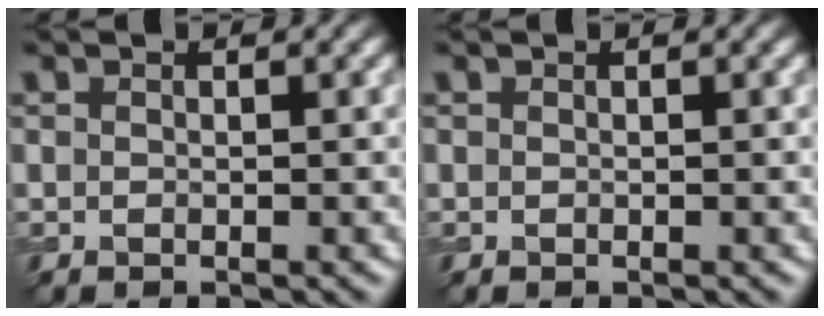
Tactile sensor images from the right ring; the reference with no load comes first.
{"total": 0.0}